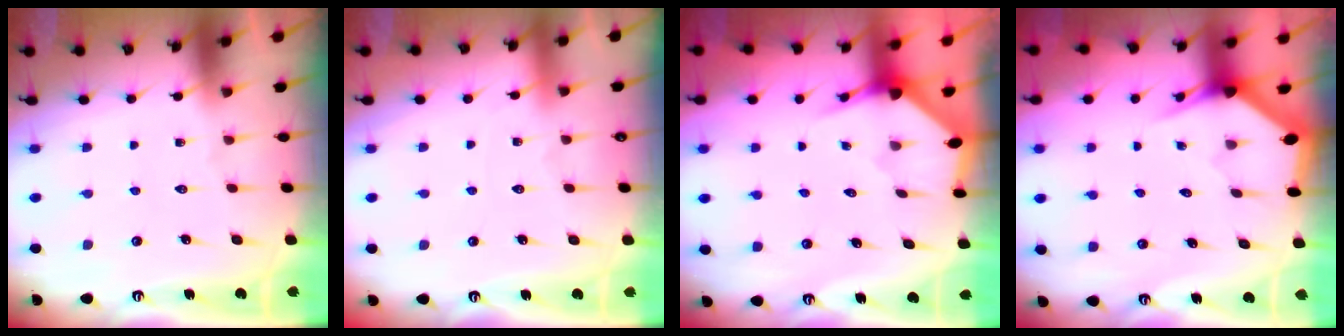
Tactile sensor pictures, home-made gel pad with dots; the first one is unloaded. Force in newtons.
{"total": 1.4, "press": 1.3, "slide": 0.3}
{"total": 2.9, "press": 2.9, "slide": 0.3}
{"total": 3.0, "press": 3.0, "slide": 0.1}